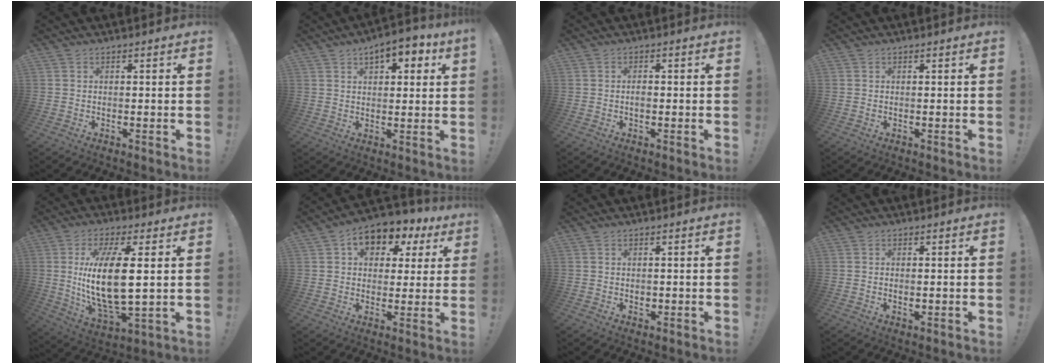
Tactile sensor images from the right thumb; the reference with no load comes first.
{"total": 6.8, "force": [3.8, 3.3, 4.6], "torque": [-0.055, -0.013, 0.061]}
{"total": 1.7, "force": [-0.7, 1.0, 1.2], "torque": [-0.022, 0.004, -0.014]}
{"total": 0.0}
{"total": 18.2, "force": [2.6, 6.4, 16.8], "torque": [-0.343, -0.021, 0.035]}
{"total": 10.1, "force": [4.6, 7.3, 5.3], "torque": [-0.074, -0.022, 0.088]}
{"total": 1.1, "force": [0.1, 1.1, 0.3], "torque": [-0.004, 0.002, 0.001]}
{"total": 1.4, "force": [-0.1, 0.8, 1.1], "torque": [-0.021, 0.003, -0.003]}